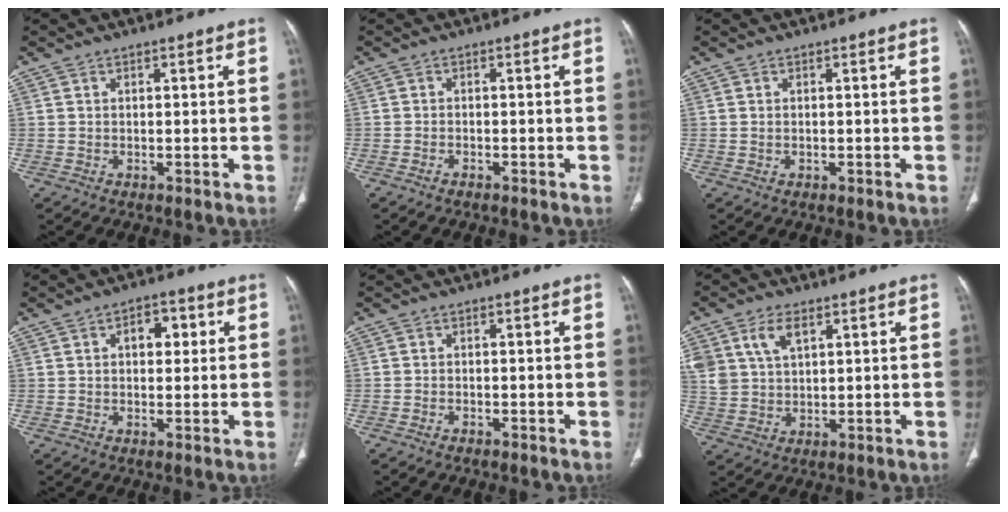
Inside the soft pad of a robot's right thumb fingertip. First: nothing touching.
{"total": 1.0, "force": [-0.8, 0.4, 0.3], "torque": [-0.009, 0.007, -0.013]}
{"total": 0.0}
{"total": 5.1, "force": [1.3, 3.3, 3.8], "torque": [-0.032, 0.006, 0.015]}
{"total": 0.6, "force": [-0.5, 0.3, 0.2], "torque": [-0.005, 0.005, -0.009]}
{"total": 8.7, "force": [4.0, 5.3, 5.6], "torque": [-0.110, -0.005, 0.085]}